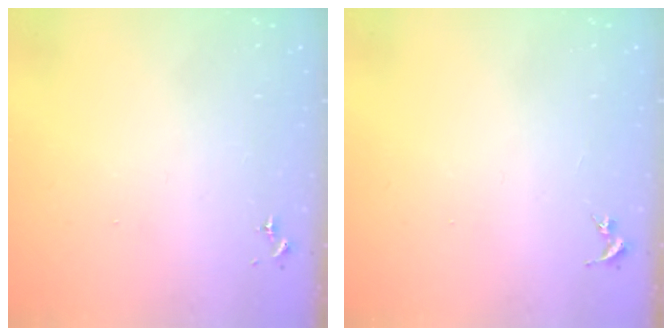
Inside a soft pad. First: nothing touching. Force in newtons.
{"total": 0.0}